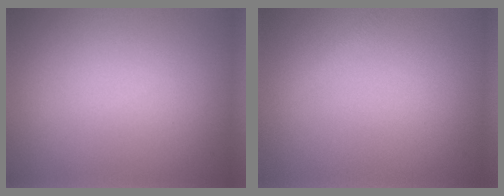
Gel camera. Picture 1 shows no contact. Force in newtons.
{"total": 0.7, "press": 0.7, "slide": 0.1}